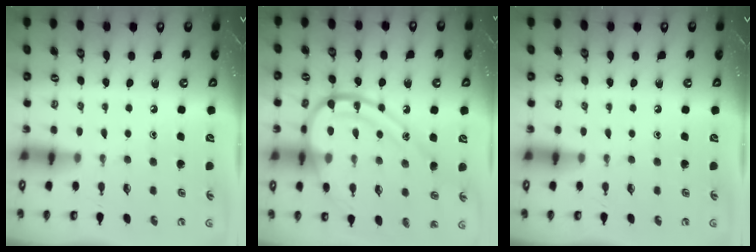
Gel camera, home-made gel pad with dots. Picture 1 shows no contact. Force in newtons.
{"total": 18.6, "press": 18.6, "slide": 1.6}
{"total": 0.0}